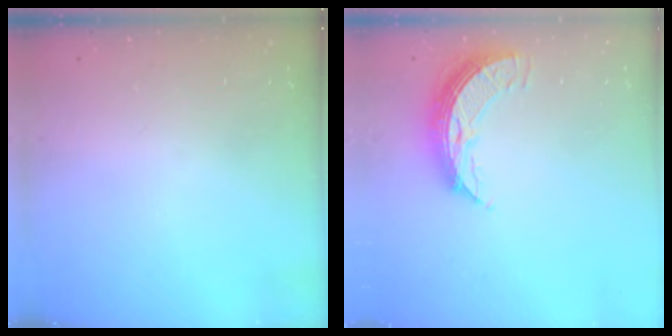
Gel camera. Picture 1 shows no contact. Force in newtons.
{"total": 8.7, "press": 8.6, "slide": 0.9}